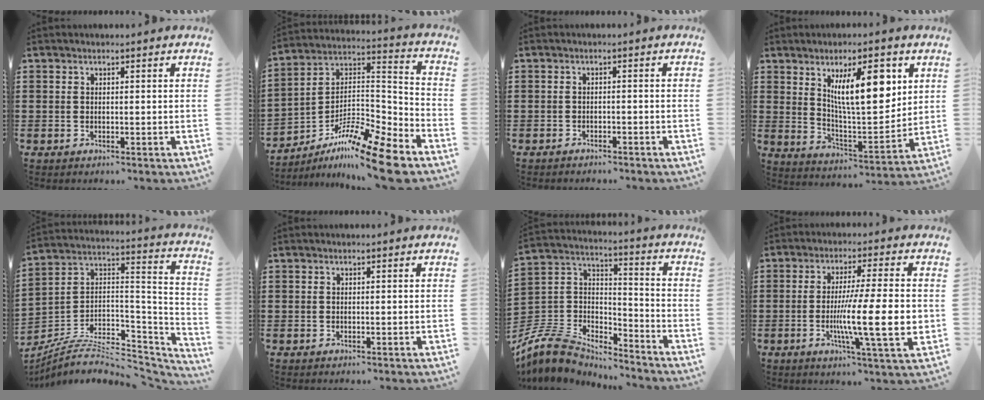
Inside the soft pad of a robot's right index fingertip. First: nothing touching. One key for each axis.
{"total": 12.5, "fx": -10.1, "fy": 1.8, "fz": 7.3, "tx": -0.126, "ty": 0.024, "tz": -0.192}
{"total": 1.4, "fx": -1.4, "fy": 0.0, "fz": 0.3, "tx": -0.008, "ty": 0.000, "tz": -0.028}
{"total": 12.5, "fx": 5.0, "fy": 4.3, "fz": 10.6, "tx": -0.171, "ty": -0.012, "tz": 0.080}
{"total": 7.4, "fx": -5.5, "fy": 2.9, "fz": 4.0, "tx": -0.078, "ty": -0.002, "tz": -0.108}
{"total": 0.0}
{"total": 8.5, "fx": -7.6, "fy": 3.2, "fz": 2.0, "tx": -0.072, "ty": 0.003, "tz": -0.158}
{"total": 13.4, "fx": -1.9, "fy": 1.5, "fz": 13.2, "tx": -0.224, "ty": -0.020, "tz": -0.038}